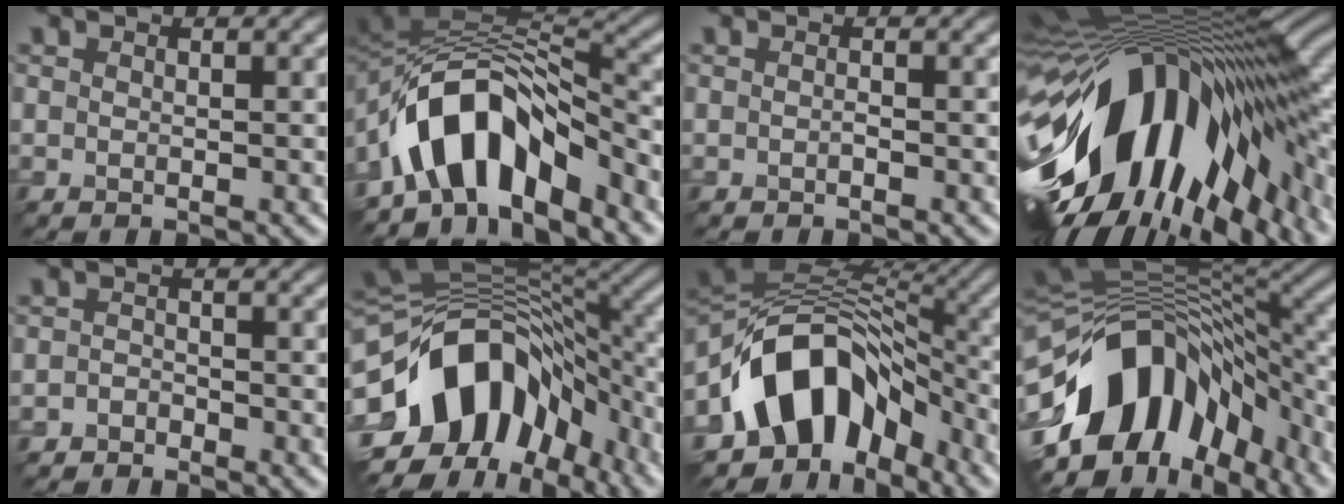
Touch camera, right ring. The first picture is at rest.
{"total": 9.8, "force": [-5.8, 4.9, 6.2], "torque": [-0.107, 0.014, -0.089]}
{"total": 1.0, "force": [-0.6, -0.7, -0.4], "torque": [-0.015, 0.001, 0.005]}
{"total": 15.5, "force": [-4.0, 8.4, 12.4], "torque": [-0.242, 0.008, -0.055]}
{"total": 2.0, "force": [-1.6, -0.5, -0.9], "torque": [-0.005, 0.002, -0.019]}
{"total": 13.9, "force": [-4.0, 9.4, 9.5], "torque": [-0.187, 0.002, -0.057]}
{"total": 10.8, "force": [-4.3, 7.2, 6.7], "torque": [-0.118, 0.028, -0.069]}
{"total": 13.6, "force": [-4.9, 8.6, 9.3], "torque": [-0.181, 0.013, -0.068]}